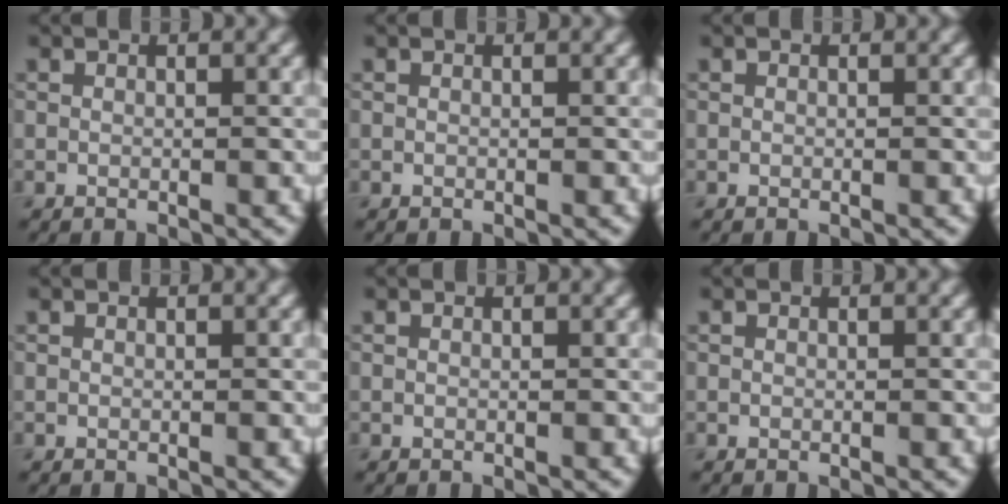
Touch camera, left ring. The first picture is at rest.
{"total": 0.0}
{"total": 0.0}
{"total": 0.0}
{"total": 0.0}
{"total": 0.0}